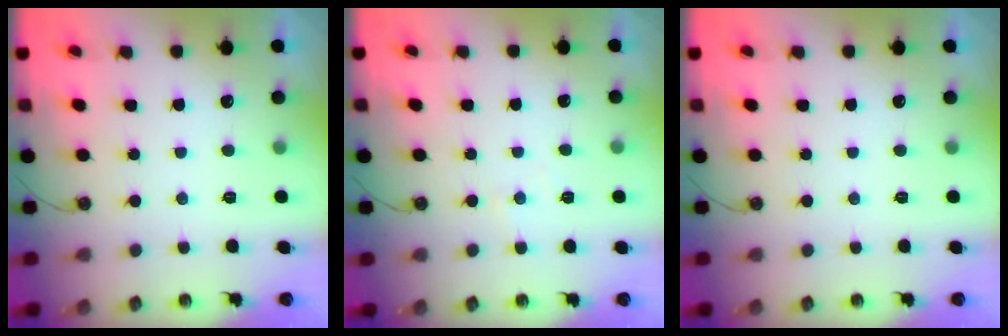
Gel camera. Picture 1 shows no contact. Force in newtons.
{"total": 3.6, "press": 3.6, "slide": 0.6}
{"total": 0.0}